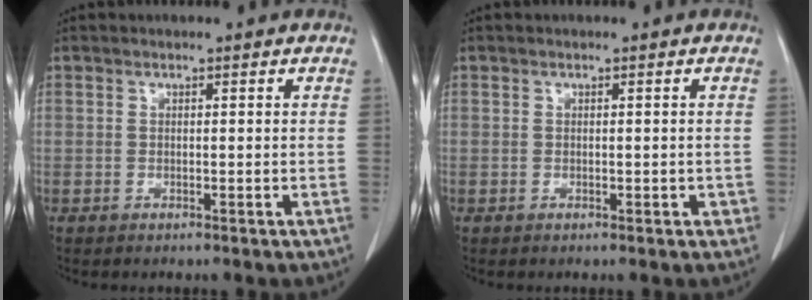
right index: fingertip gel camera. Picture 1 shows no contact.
{"total": 1.1, "force": [-0.2, 0.6, 0.9], "torque": [-0.008, 0.002, -0.001]}